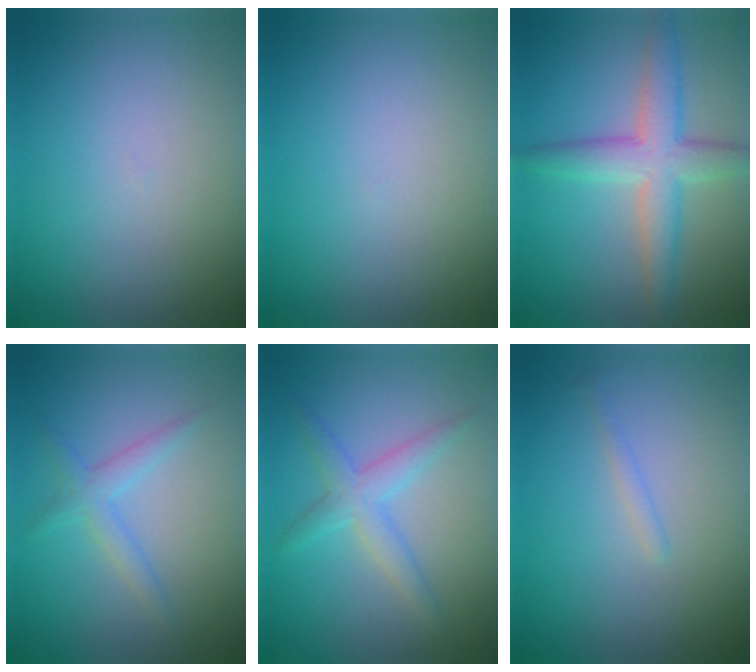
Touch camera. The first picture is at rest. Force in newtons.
{"total": 0.0}
{"total": 4.9, "press": 4.9, "slide": 0.1}
{"total": 2.0, "press": 2.0, "slide": 0.2}
{"total": 2.8, "press": 2.8, "slide": 0.1}
{"total": 0.7, "press": 0.7, "slide": 0.1}